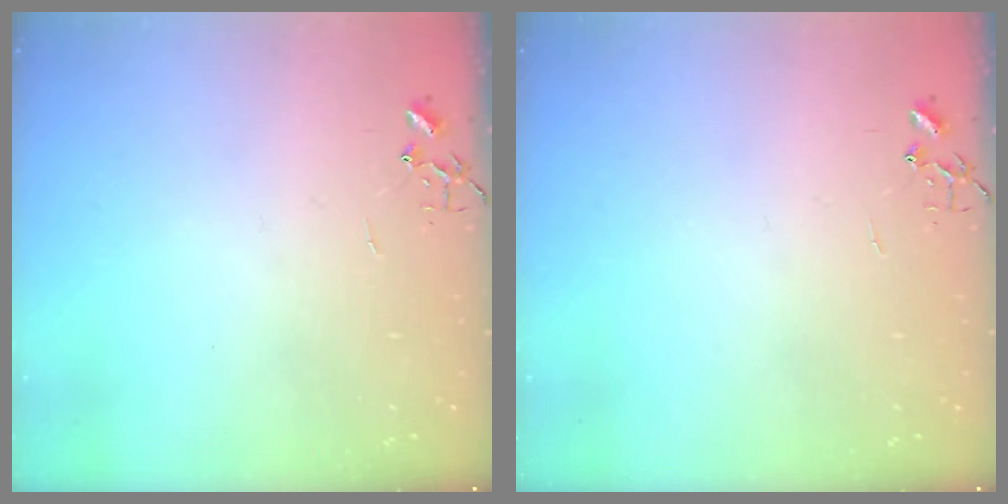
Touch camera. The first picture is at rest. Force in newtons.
{"total": 0.0}